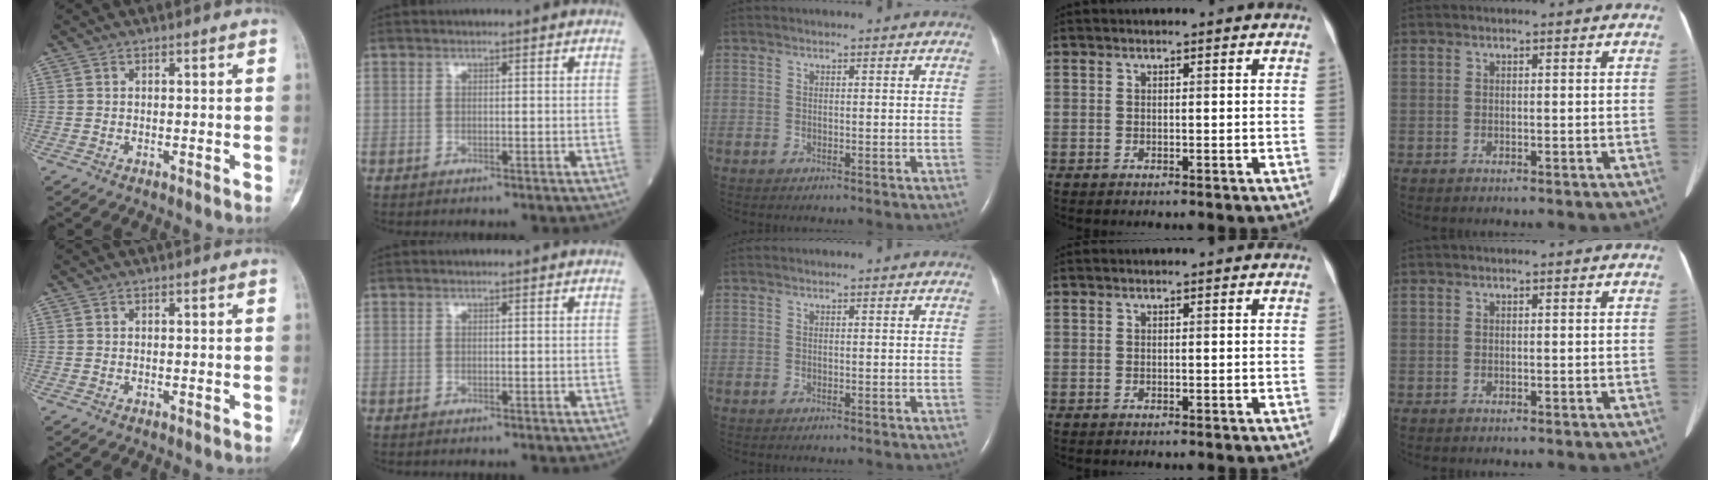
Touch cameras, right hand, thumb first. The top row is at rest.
{}